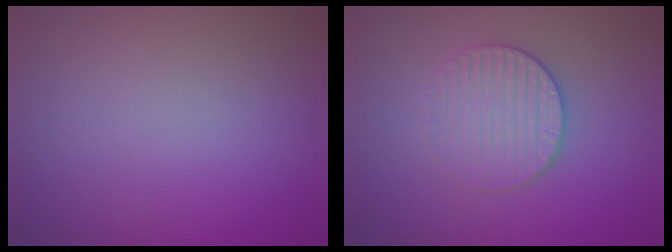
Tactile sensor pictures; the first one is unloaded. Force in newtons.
{"total": 3.1, "press": 2.8, "slide": 1.2}